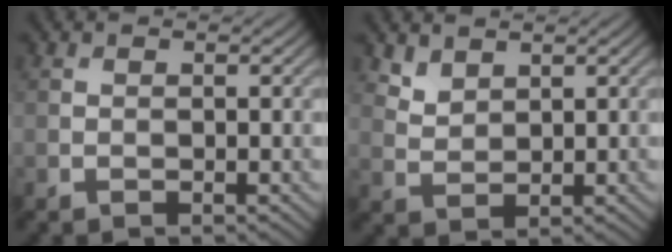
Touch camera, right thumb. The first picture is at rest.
{"total": 2.9, "force": [2.3, 1.4, 1.0], "torque": [-0.029, -0.007, 0.059]}